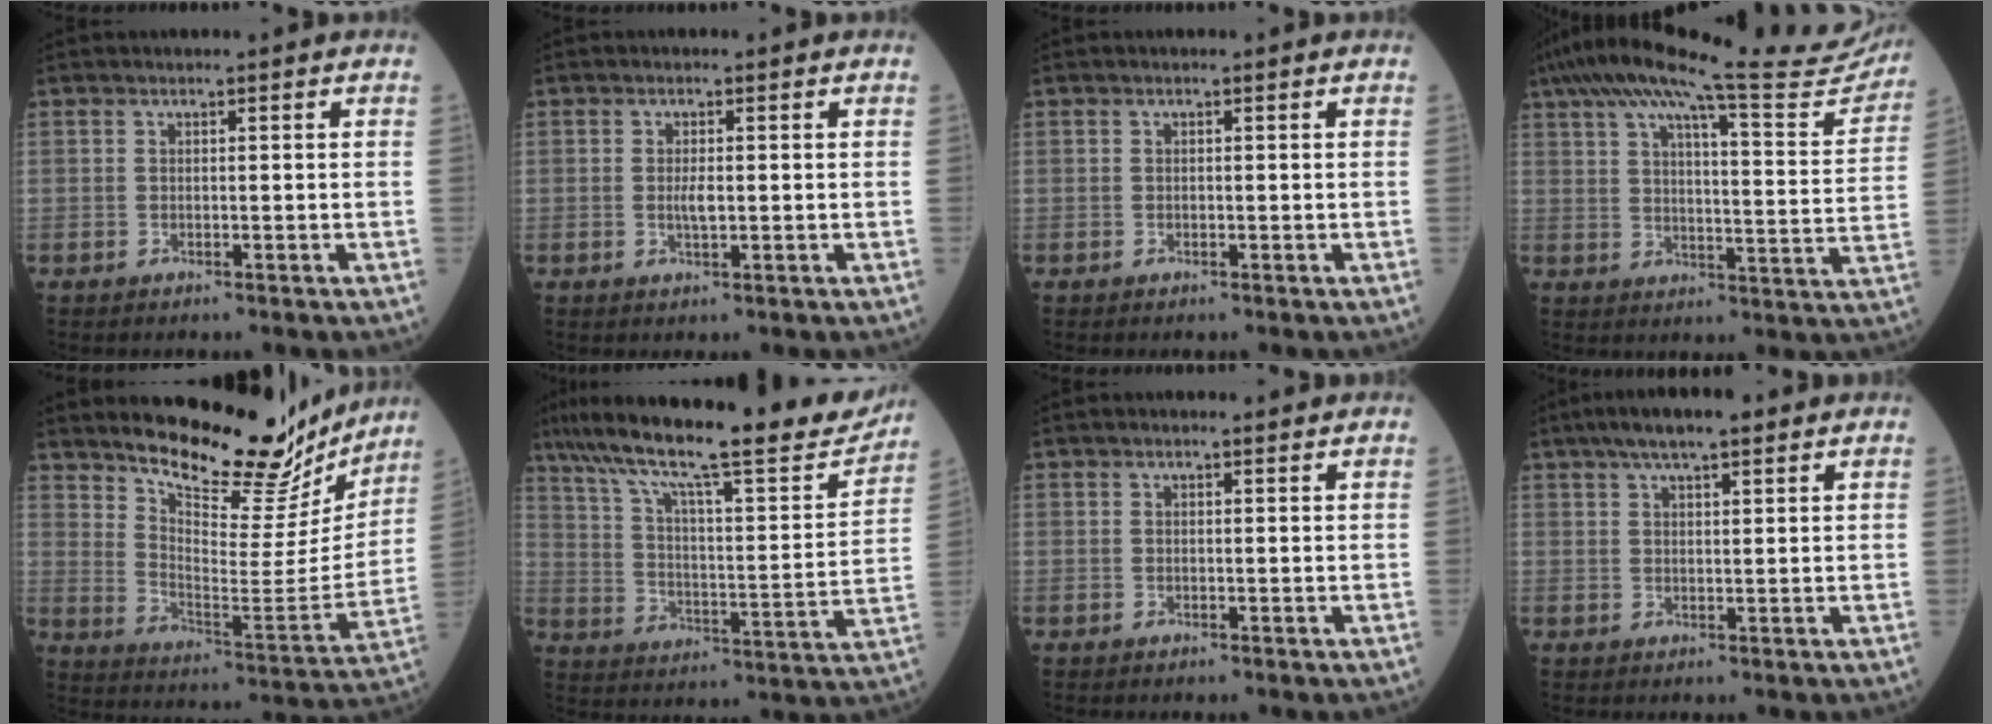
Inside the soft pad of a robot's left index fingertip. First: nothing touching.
{"total": 2.0, "force": [-0.1, 0.5, 1.9], "torque": [-0.042, -0.002, 0.000]}
{"total": 0.0}
{"total": 25.8, "force": [22.9, 2.0, 11.7], "torque": [-0.189, -0.029, 0.291]}
{"total": 20.3, "force": [17.9, 5.3, 8.1], "torque": [-0.114, -0.046, 0.251]}
{"total": 25.3, "force": [21.2, 3.3, 13.5], "torque": [-0.232, -0.012, 0.306]}
{"total": 1.2, "force": [1.1, 0.3, 0.6], "torque": [-0.013, 0.010, 0.016]}
{"total": 7.3, "force": [5.0, 1.6, 5.0], "torque": [-0.089, 0.027, 0.082]}